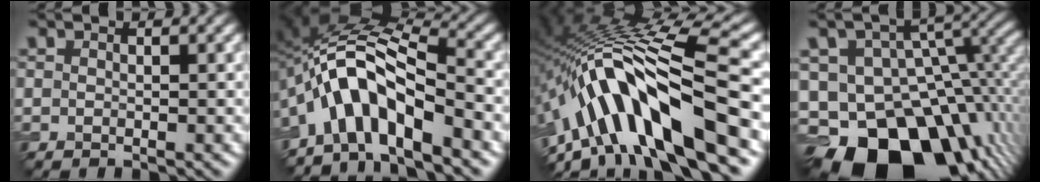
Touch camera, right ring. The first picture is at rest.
{"total": 8.1, "force": [-4.6, 2.7, 6.1], "torque": [-0.099, 0.020, -0.096]}
{"total": 14.7, "force": [-5.5, 4.2, 13.0], "torque": [-0.213, 0.034, -0.090]}
{"total": 19.3, "force": [-9.8, 12.4, 11.0], "torque": [-0.201, -0.010, -0.137]}